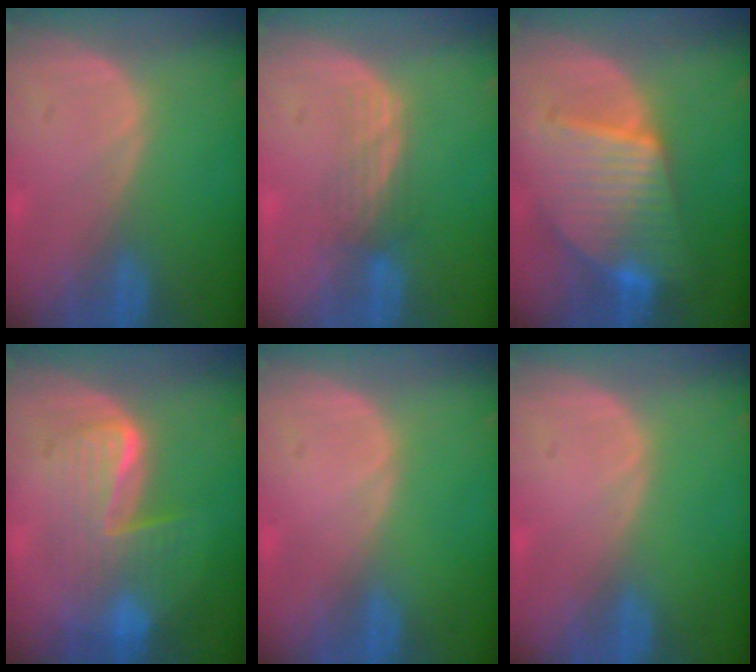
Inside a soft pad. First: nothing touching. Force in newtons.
{"total": 3.2, "press": 2.6, "slide": 1.9}
{"total": 9.4, "press": 9.4, "slide": 0.8}
{"total": 7.2, "press": 7.2, "slide": 0.2}
{"total": 0.0}
{"total": 0.0}